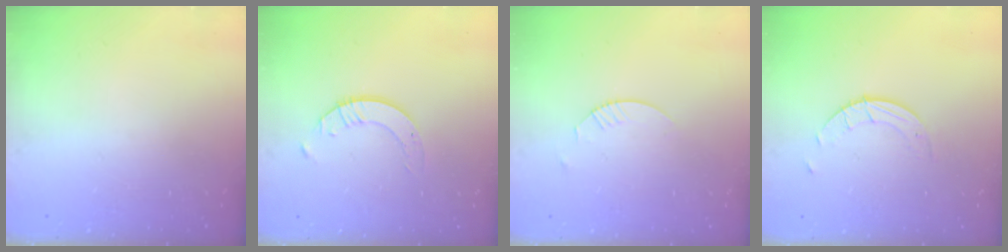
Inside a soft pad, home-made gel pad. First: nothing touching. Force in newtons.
{"total": 2.3, "press": 2.3, "slide": 0.2}
{"total": 1.8, "press": 1.8, "slide": 0.2}
{"total": 2.7, "press": 2.7, "slide": 0.3}